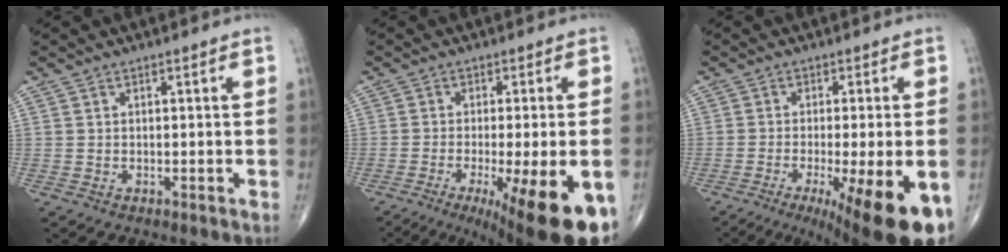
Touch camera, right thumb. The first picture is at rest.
{"total": 18.7, "force": [-7.9, 4.1, 16.4], "torque": [-0.183, -0.016, -0.105]}
{"total": 17.9, "force": [-7.7, 3.6, 15.8], "torque": [-0.177, -0.018, -0.104]}